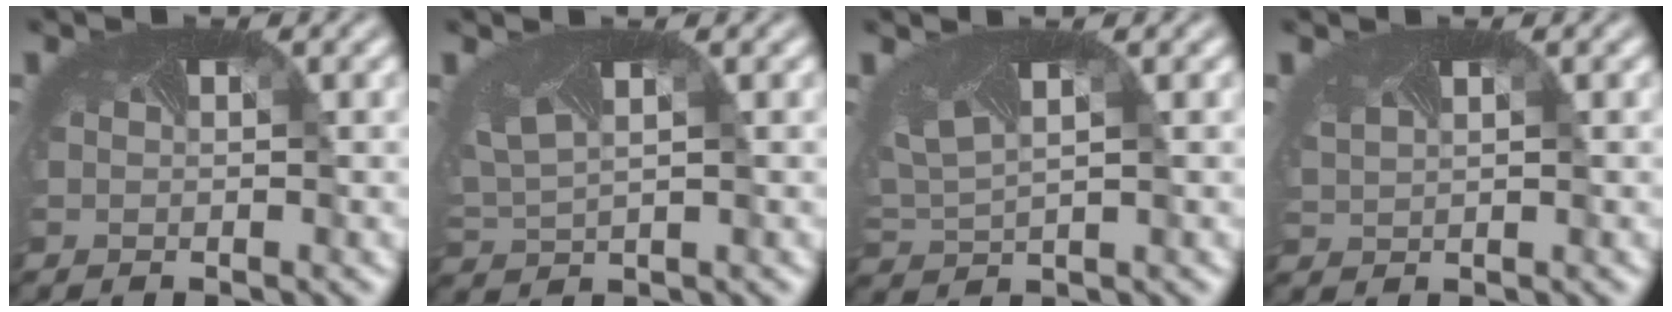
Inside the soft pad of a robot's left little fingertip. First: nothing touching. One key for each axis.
{"total": 2.9, "fx": 1.5, "fy": 1.3, "fz": 2.1, "tx": -0.059, "ty": 0.002, "tz": 0.043}
{"total": 3.6, "fx": 1.7, "fy": 1.6, "fz": 2.7, "tx": -0.067, "ty": 0.008, "tz": 0.047}
{"total": 1.5, "fx": 1.3, "fy": 0.7, "fz": 0.5, "tx": -0.039, "ty": 0.004, "tz": 0.033}